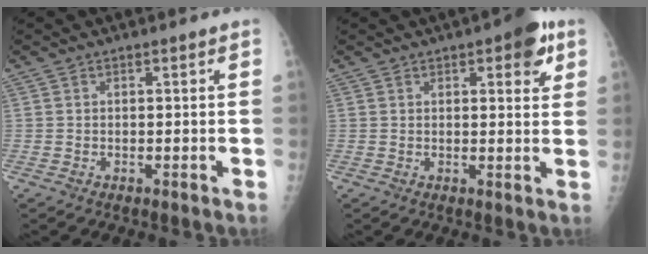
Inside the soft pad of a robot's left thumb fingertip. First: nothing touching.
{"total": 7.1, "force": [3.5, 2.6, 5.5], "torque": [-0.047, -0.011, 0.037]}